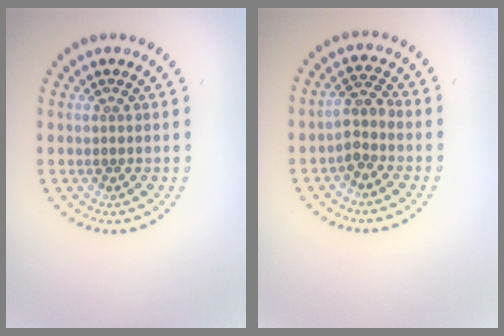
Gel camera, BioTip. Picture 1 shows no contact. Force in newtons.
{"total": 2.2, "press": 1.7, "slide": 1.5}